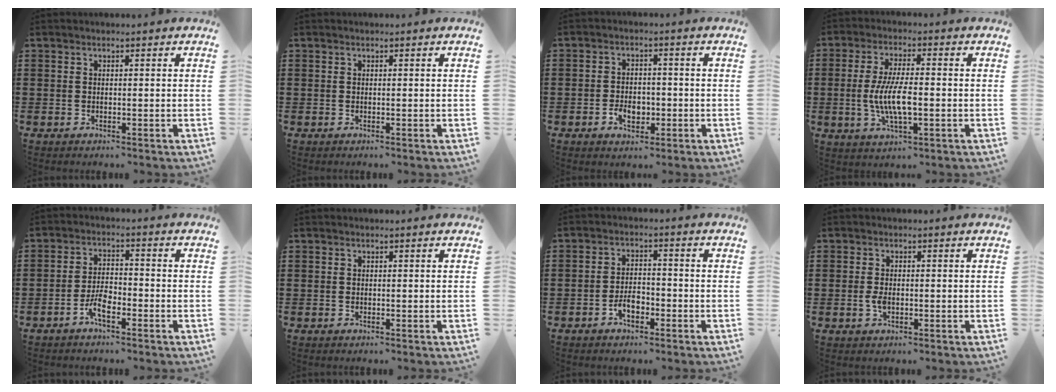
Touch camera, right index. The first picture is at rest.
{"total": 0.0}
{"total": 3.9, "force": [-1.3, 2.6, 2.6], "torque": [-0.041, 0.001, -0.025]}
{"total": 7.6, "force": [-1.3, 2.3, 7.1], "torque": [-0.158, -0.009, -0.032]}
{"total": 4.2, "force": [-2.5, 1.6, 3.0], "torque": [-0.066, 0.002, -0.050]}
{"total": 0.0}
{"total": 3.7, "force": [-2.0, 1.8, 2.6], "torque": [-0.054, 0.002, -0.039]}
{"total": 1.9, "force": [-0.5, 1.2, 1.4], "torque": [-0.036, -0.001, -0.011]}